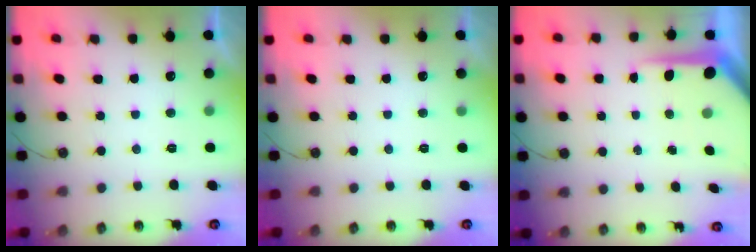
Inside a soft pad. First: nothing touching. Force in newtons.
{"total": 0.0}
{"total": 7.8, "press": 7.7, "slide": 0.8}